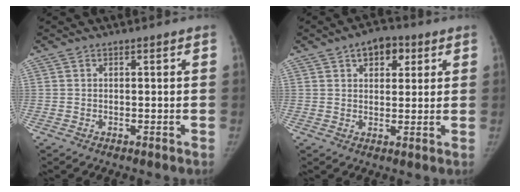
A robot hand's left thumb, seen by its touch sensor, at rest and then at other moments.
{"total": 6.7, "force": [3.1, 4.2, 4.1], "torque": [-0.028, -0.005, 0.040]}